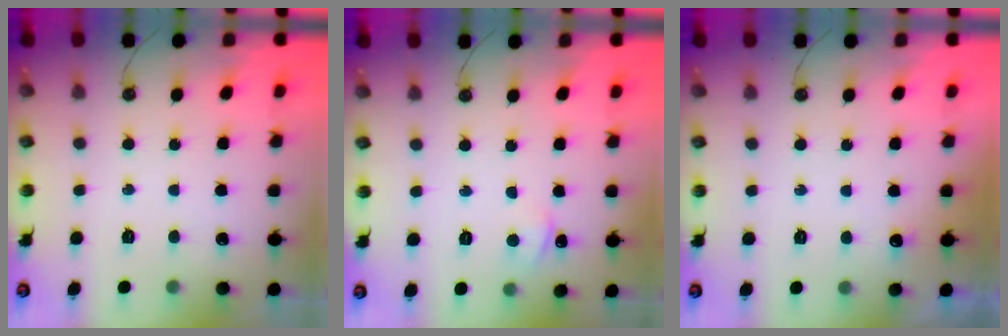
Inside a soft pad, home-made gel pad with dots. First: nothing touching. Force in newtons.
{"total": 2.3, "press": 2.2, "slide": 0.3}
{"total": 3.7, "press": 3.5, "slide": 1.0}